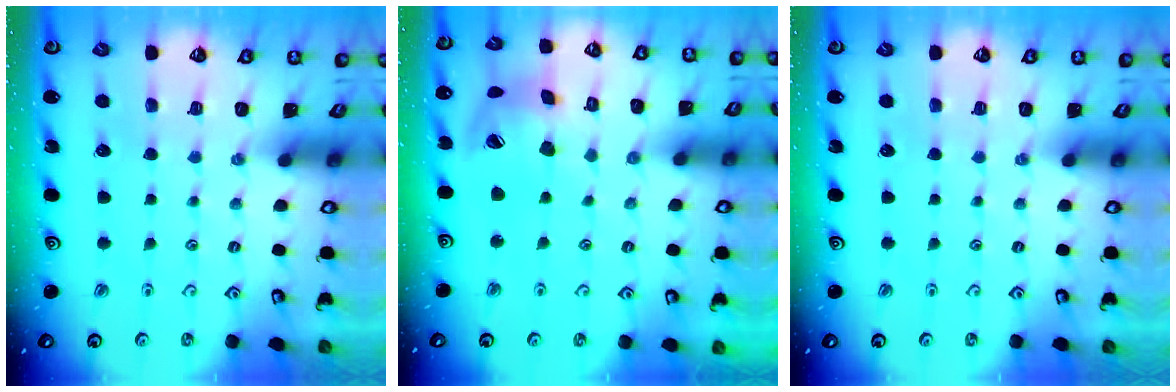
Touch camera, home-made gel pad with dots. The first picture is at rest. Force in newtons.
{"total": 16.6, "press": 16.4, "slide": 2.5}
{"total": 0.0}